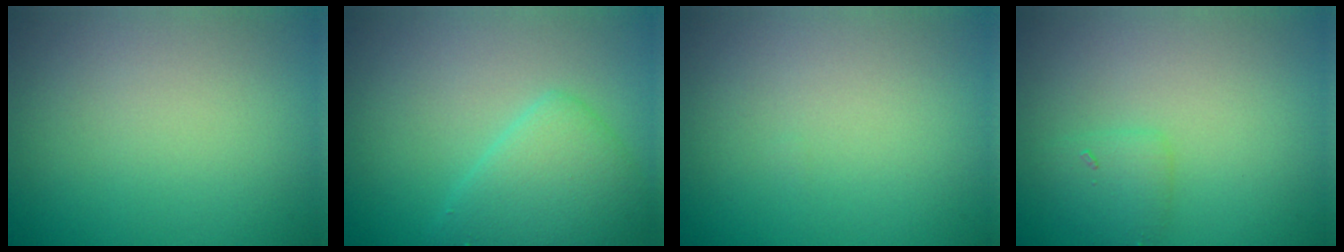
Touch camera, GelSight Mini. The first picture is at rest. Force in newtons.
{"total": 3.0, "press": 3.0, "slide": 0.1}
{"total": 0.0}
{"total": 1.5, "press": 1.5, "slide": 0.1}